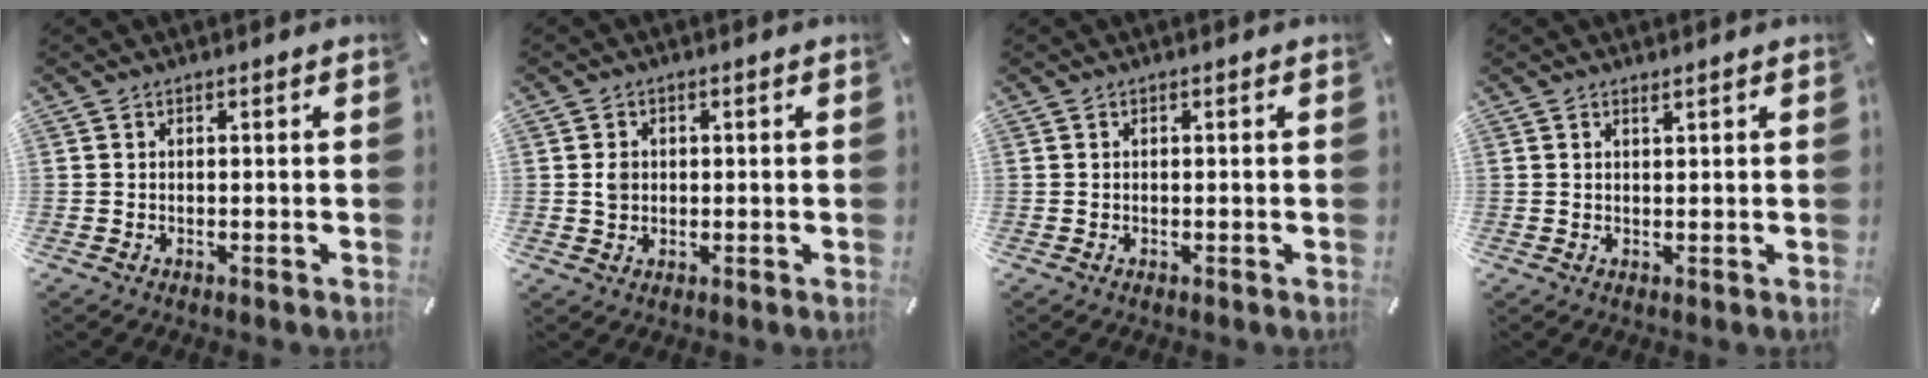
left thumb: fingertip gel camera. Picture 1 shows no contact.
{"total": 2.3, "force": [0.3, 2.1, 0.9], "torque": [-0.012, 0.003, 0.002]}
{"total": 0.0}
{"total": 0.9, "force": [0.8, 0.0, 0.3], "torque": [-0.006, -0.001, 0.016]}